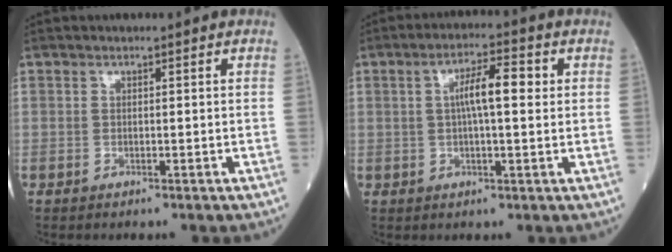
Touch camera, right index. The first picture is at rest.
{"total": 6.4, "force": [1.2, 1.2, 6.2], "torque": [-0.111, 0.019, 0.020]}